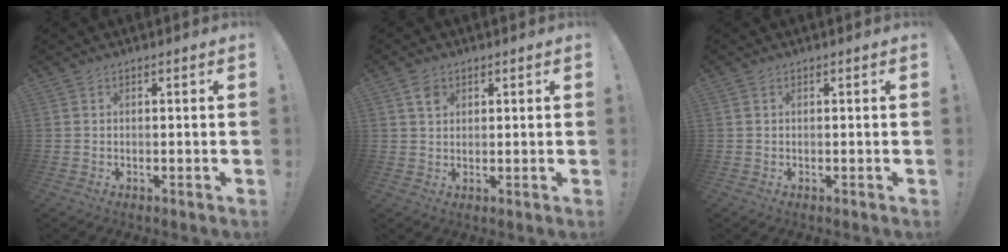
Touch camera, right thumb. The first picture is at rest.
{"total": 3.7, "force": [2.0, 2.6, 1.6], "torque": [-0.014, -0.006, 0.035]}
{"total": 0.0}